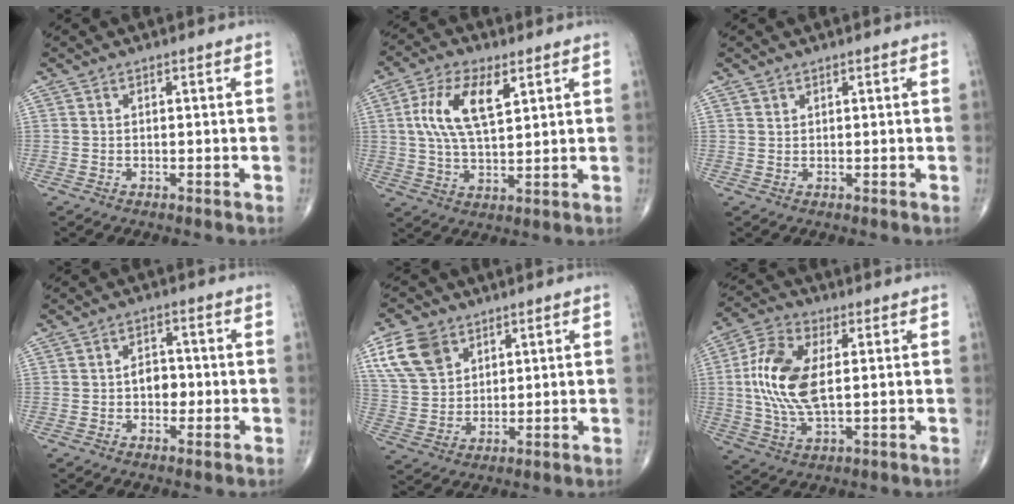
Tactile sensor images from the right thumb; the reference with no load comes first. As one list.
[{"total": 11.4, "force": [3.9, 5.2, 9.4], "torque": [-0.180, -0.006, 0.073]}, {"total": 0.8, "force": [0.6, 0.6, 0.1], "torque": [0.010, -0.003, 0.007]}, {"total": 4.5, "force": [-0.6, 3.1, 3.2], "torque": [-0.029, 0.012, -0.013]}, {"total": 10.7, "force": [5.4, 7.5, 5.3], "torque": [-0.089, -0.013, 0.113]}, {"total": 13.7, "force": [1.5, 6.9, 11.7], "torque": [-0.248, 0.003, 0.028]}]